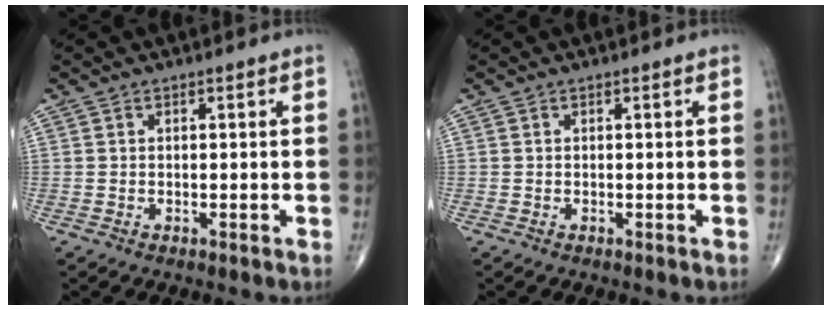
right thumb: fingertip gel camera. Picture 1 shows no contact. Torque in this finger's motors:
{"motor_torque": [0.19, 0.00, 0.28, 0.29, -0.05]}